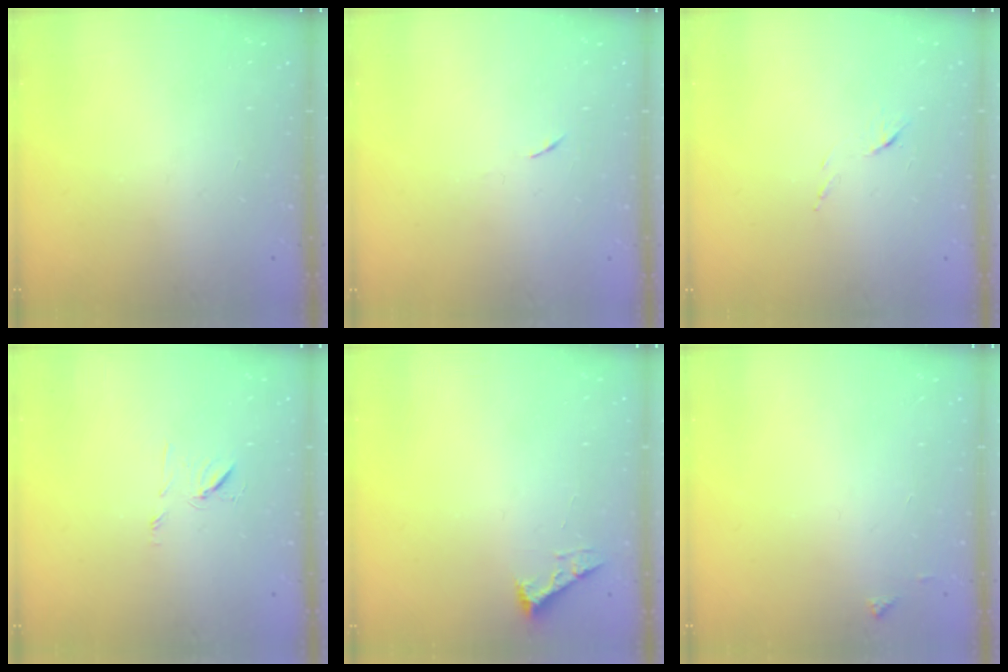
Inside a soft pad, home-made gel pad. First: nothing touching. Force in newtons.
{"total": 3.8, "press": 3.7, "slide": 0.7}
{"total": 5.5, "press": 5.5, "slide": 0.5}
{"total": 7.2, "press": 7.2, "slide": 0.8}
{"total": 2.5, "press": 2.5, "slide": 0.3}
{"total": 3.8, "press": 3.7, "slide": 0.6}